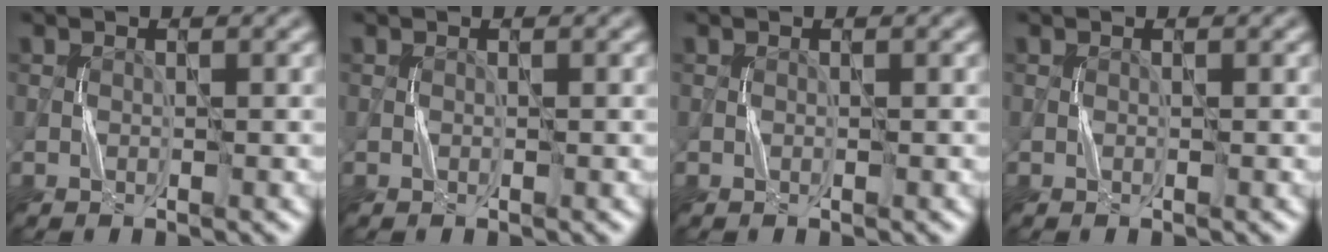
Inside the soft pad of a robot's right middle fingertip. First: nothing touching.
{"total": 0.0}
{"total": 0.0}
{"total": 0.0}